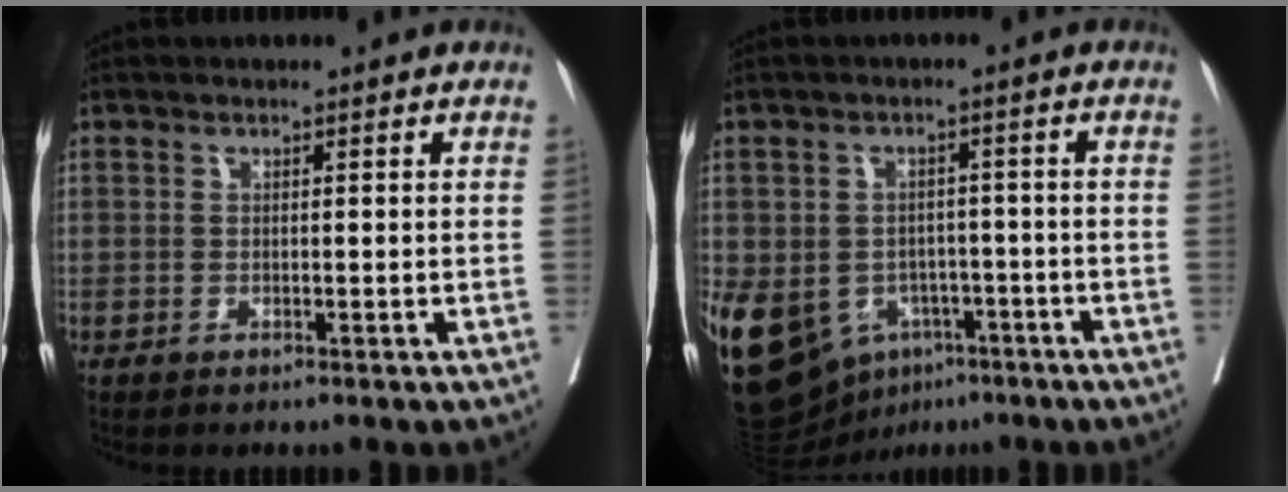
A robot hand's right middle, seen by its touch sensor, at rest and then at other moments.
{"total": 17.1, "force": [-7.4, 13.0, 8.4], "torque": [-0.200, 0.009, -0.099]}